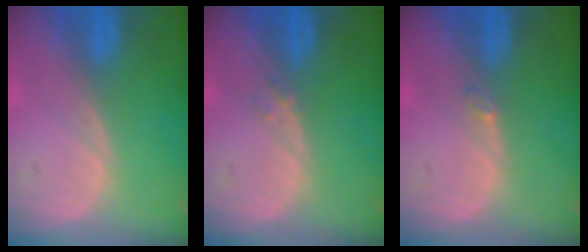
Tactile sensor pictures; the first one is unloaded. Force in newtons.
{"total": 0.9, "press": 0.9, "slide": 0.2}
{"total": 0.8, "press": 0.8, "slide": 0.2}